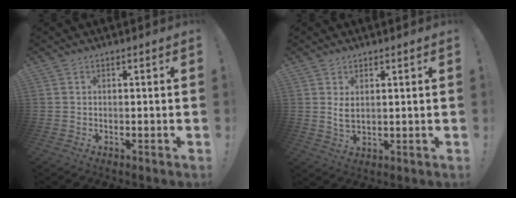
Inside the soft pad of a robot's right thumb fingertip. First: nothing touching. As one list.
[{"total": 3.7, "force": [1.5, 1.9, 2.9], "torque": [-0.047, -0.012, 0.023]}]